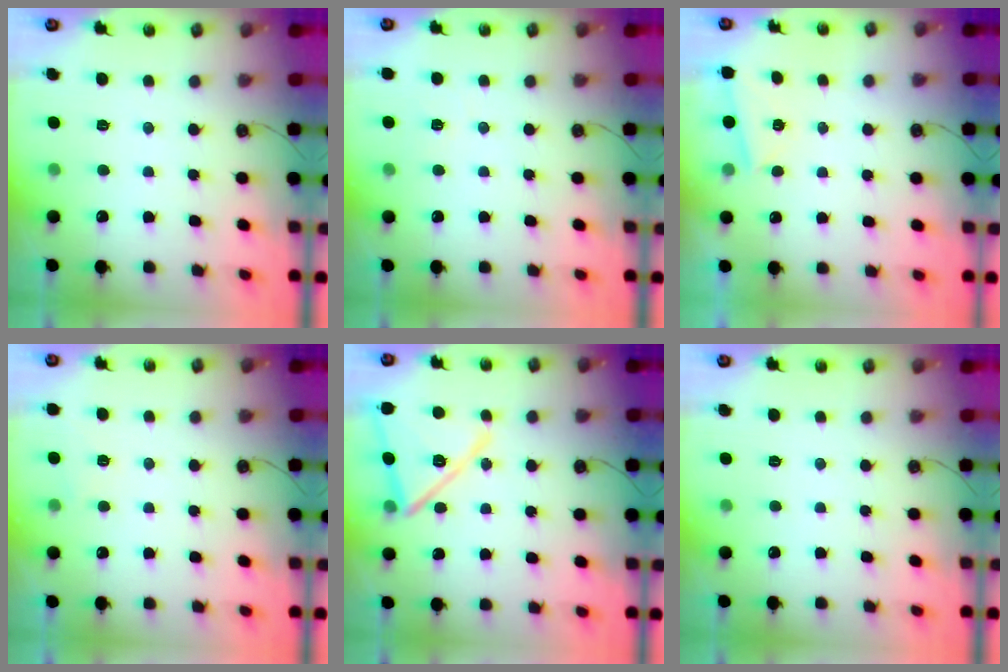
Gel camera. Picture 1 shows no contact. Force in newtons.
{"total": 2.8, "press": 2.7, "slide": 0.9}
{"total": 2.4, "press": 2.3, "slide": 0.6}
{"total": 3.2, "press": 2.5, "slide": 2.0}
{"total": 17.0, "press": 17.0, "slide": 1.3}
{"total": 0.0}